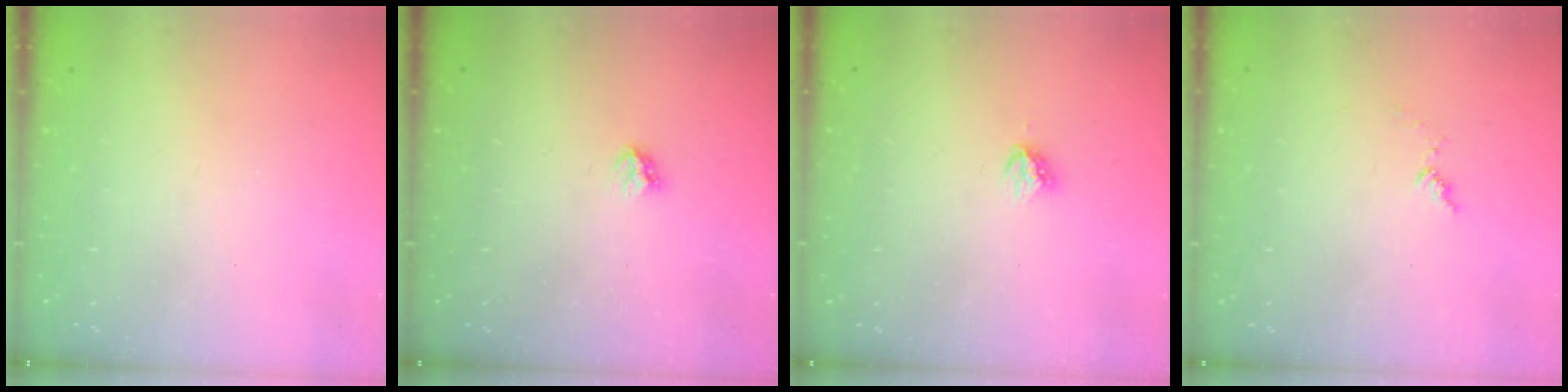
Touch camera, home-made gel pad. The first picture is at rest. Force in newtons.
{"total": 2.8, "press": 2.8, "slide": 0.5}
{"total": 3.8, "press": 3.8, "slide": 0.4}
{"total": 4.9, "press": 4.9, "slide": 0.3}